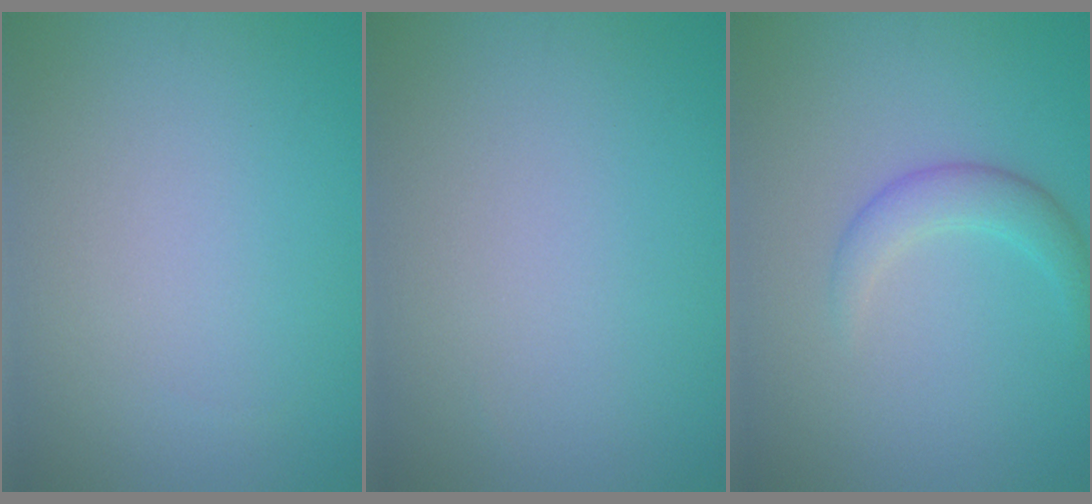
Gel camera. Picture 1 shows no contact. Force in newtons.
{"total": 0.0}
{"total": 2.5, "press": 2.5, "slide": 0.1}